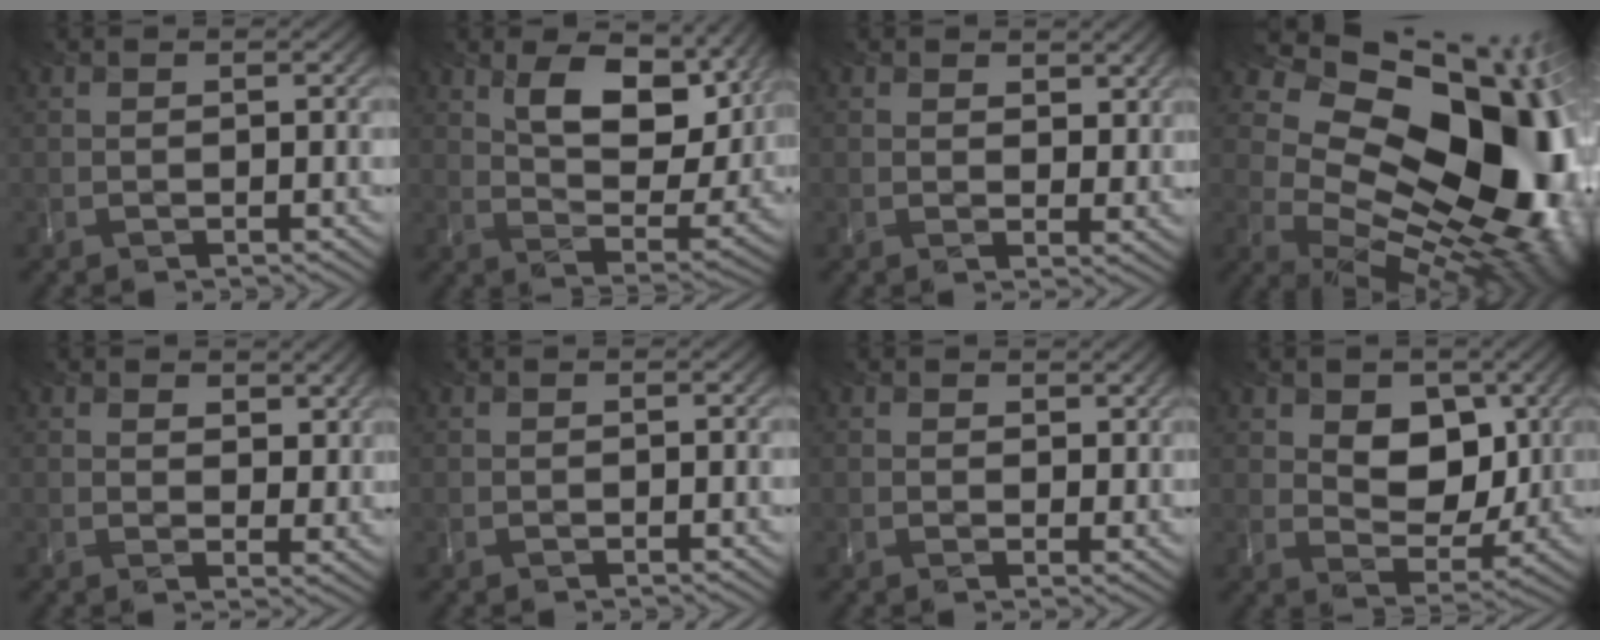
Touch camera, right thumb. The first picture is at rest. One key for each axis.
{"total": 12.5, "fx": 6.5, "fy": 5.8, "fz": 9.0, "tx": -0.160, "ty": -0.012, "tz": 0.112}
{"total": 2.8, "fx": 2.0, "fy": 1.6, "fz": 1.1, "tx": -0.025, "ty": -0.011, "tz": 0.045}
{"total": 20.1, "fx": 3.5, "fy": 13.6, "fz": 14.3, "tx": -0.188, "ty": -0.020, "tz": 0.101}
{"total": 3.4, "fx": 2.4, "fy": 1.9, "fz": 1.5, "tx": -0.030, "ty": -0.013, "tz": 0.051}
{"total": 0.0}
{"total": 1.7, "fx": 1.4, "fy": 1.0, "fz": 0.5, "tx": -0.016, "ty": -0.007, "tz": 0.030}
{"total": 6.4, "fx": 2.4, "fy": 4.7, "fz": 3.6, "tx": -0.075, "ty": -0.018, "tz": 0.041}